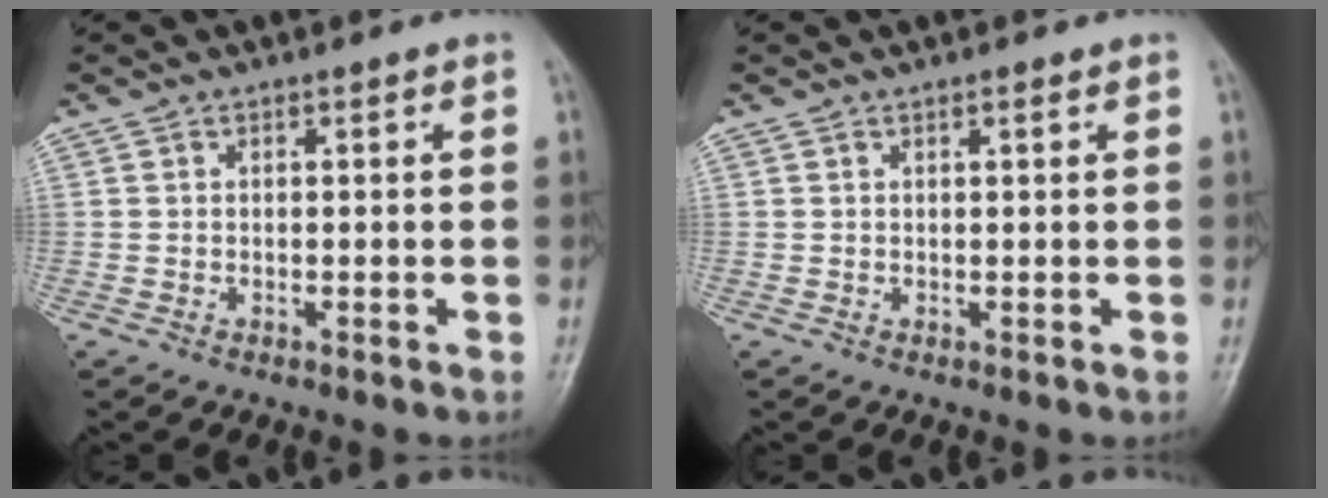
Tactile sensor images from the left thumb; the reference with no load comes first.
{"total": 0.8, "force": [0.5, 0.2, 0.6], "torque": [-0.009, -0.001, 0.007]}